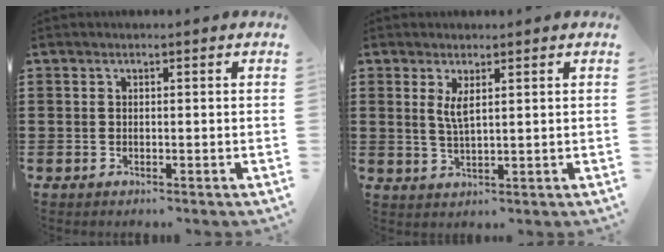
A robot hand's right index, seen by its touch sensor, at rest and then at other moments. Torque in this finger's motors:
{"motor_torque": [0.24, 0.01, 0.16, 0.08]}